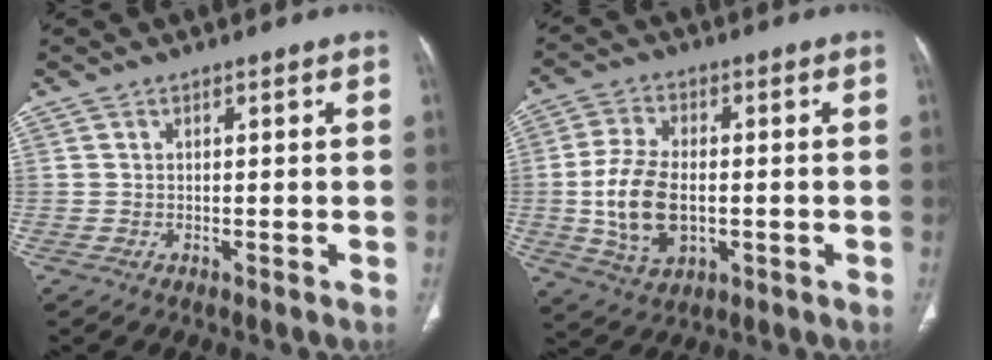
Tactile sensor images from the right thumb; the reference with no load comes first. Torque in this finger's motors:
{"motor_torque": [-0.28, 0.74, 0.63, 0.59, 0.33]}